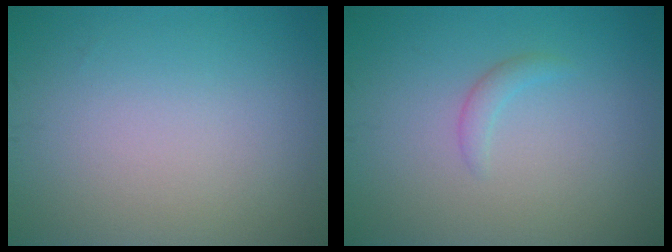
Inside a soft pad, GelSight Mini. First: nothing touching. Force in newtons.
{"total": 1.0, "press": 1.0, "slide": 0.1}